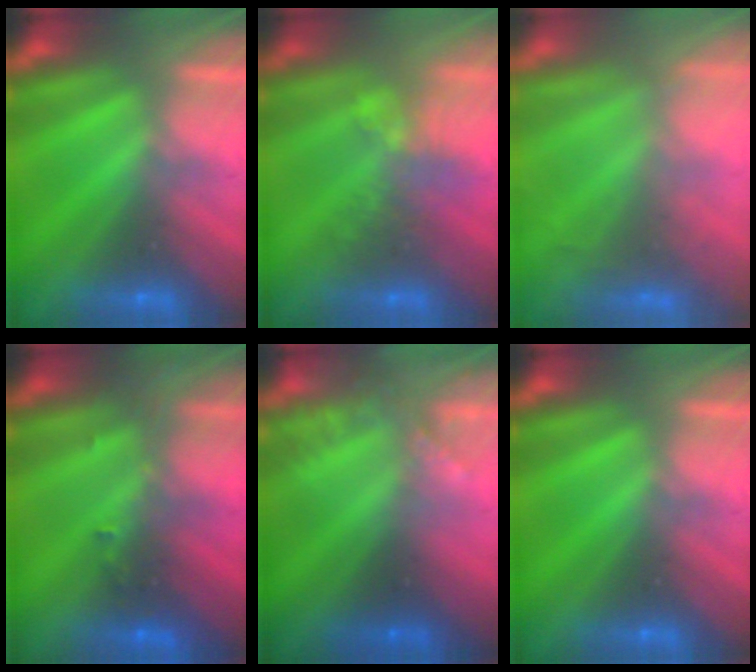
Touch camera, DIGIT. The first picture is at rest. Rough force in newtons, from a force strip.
{"total": 2.6}
{"total": 7.5}
{"total": 2.7}
{"total": 2.1}
{"total": 0.0}